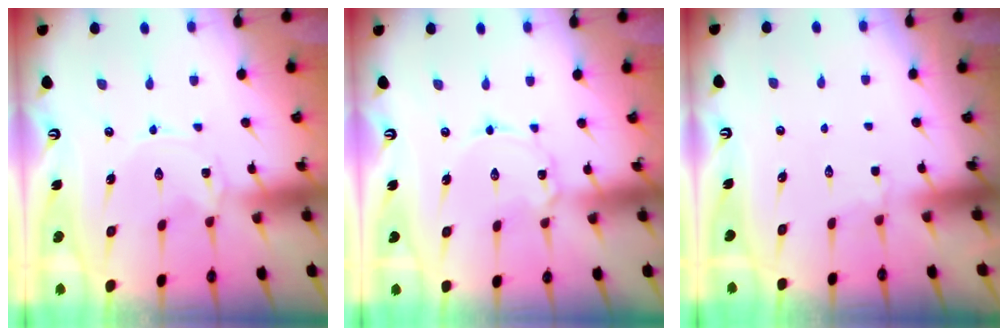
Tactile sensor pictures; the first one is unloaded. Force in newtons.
{"total": 2.4, "press": 2.4, "slide": 0.1}
{"total": 3.1, "press": 2.6, "slide": 1.7}